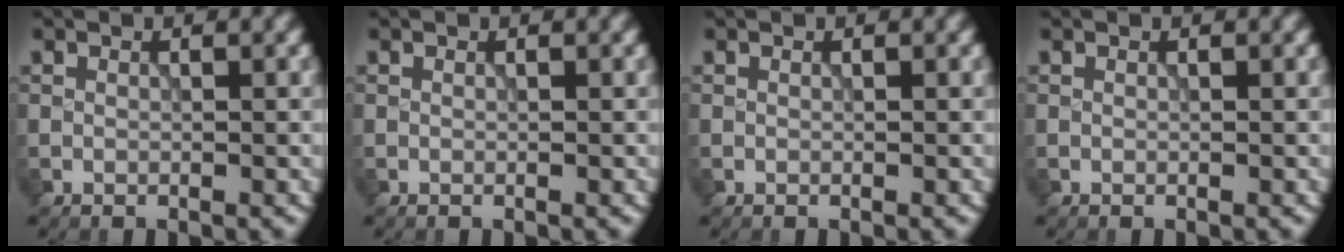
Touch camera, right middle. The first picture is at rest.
{"total": 0.0}
{"total": 0.0}
{"total": 0.0}